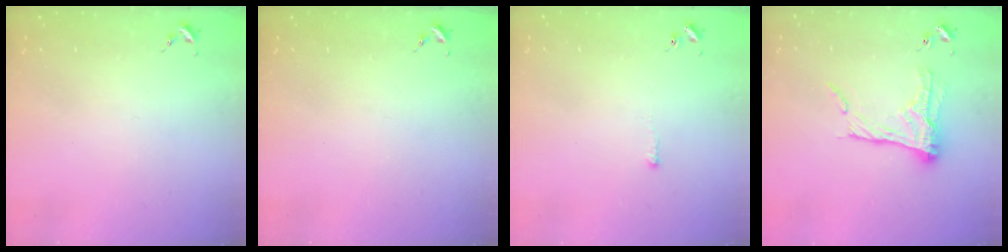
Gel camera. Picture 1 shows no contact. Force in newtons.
{"total": 0.0}
{"total": 2.6, "press": 2.6, "slide": 0.4}
{"total": 16.3, "press": 16.2, "slide": 1.1}